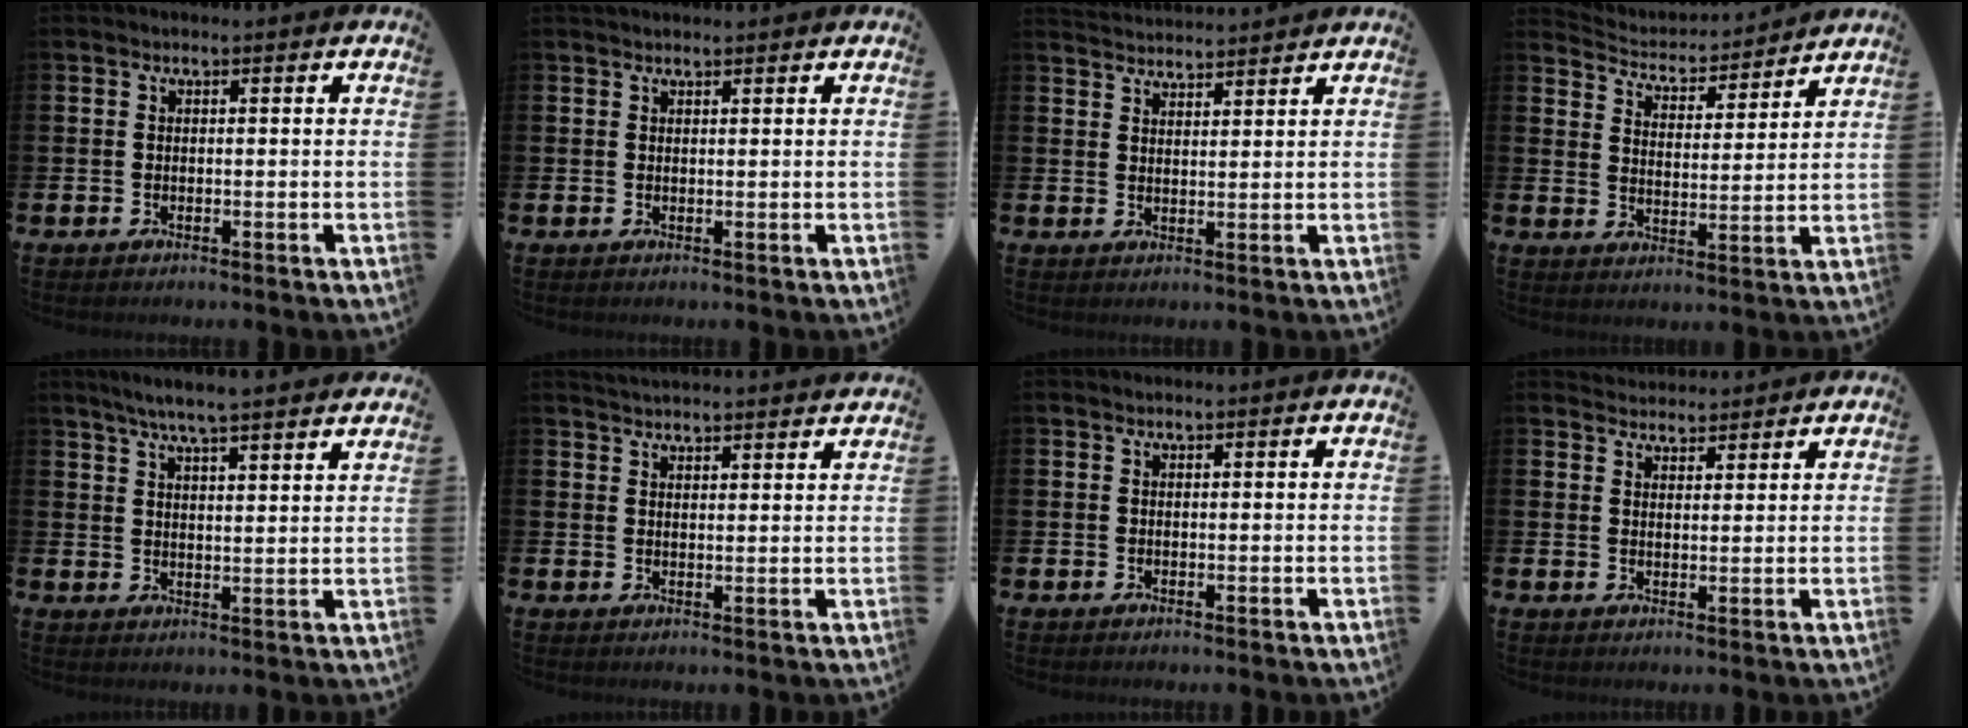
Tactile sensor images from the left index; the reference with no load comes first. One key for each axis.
{"total": 0.8, "fx": 0.8, "fy": 0.2, "fz": 0.1, "tx": 0.009, "ty": -0.002, "tz": 0.012}
{"total": 3.3, "fx": 3.3, "fy": 0.0, "fz": -0.2, "tx": 0.000, "ty": -0.023, "tz": 0.060}
{"total": 4.2, "fx": 4.0, "fy": 1.2, "fz": 0.2, "tx": -0.033, "ty": -0.039, "tz": 0.064}
{"total": 6.0, "fx": 5.7, "fy": -0.4, "fz": 1.8, "tx": -0.045, "ty": -0.029, "tz": 0.100}
{"total": 3.5, "fx": 3.5, "fy": -0.1, "fz": 0.2, "tx": -0.007, "ty": -0.018, "tz": 0.064}
{"total": 0.0}
{"total": 3.1, "fx": 3.0, "fy": 0.7, "fz": -0.3, "tx": 0.000, "ty": -0.016, "tz": 0.056}